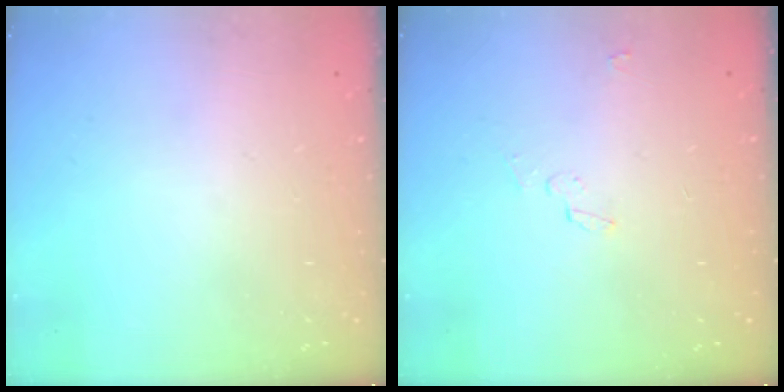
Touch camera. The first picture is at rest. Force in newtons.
{"total": 3.6, "press": 3.4, "slide": 1.3}